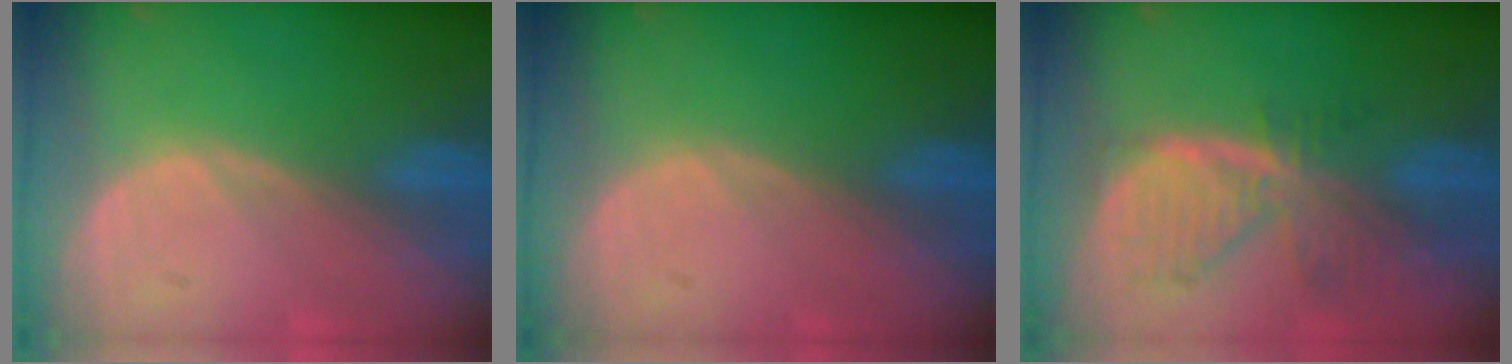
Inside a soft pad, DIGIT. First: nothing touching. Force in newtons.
{"total": 0.0}
{"total": 8.0, "press": 7.0, "slide": 3.9}